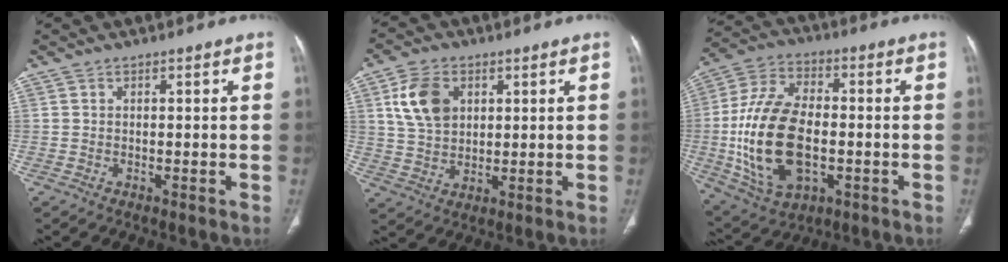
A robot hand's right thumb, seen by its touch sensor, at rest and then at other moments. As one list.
[{"total": 9.3, "force": [3.2, 6.5, 5.9], "torque": [-0.099, -0.009, 0.065]}, {"total": 20.6, "force": [-2.8, 12.1, 16.5], "torque": [-0.312, 0.012, -0.038]}]